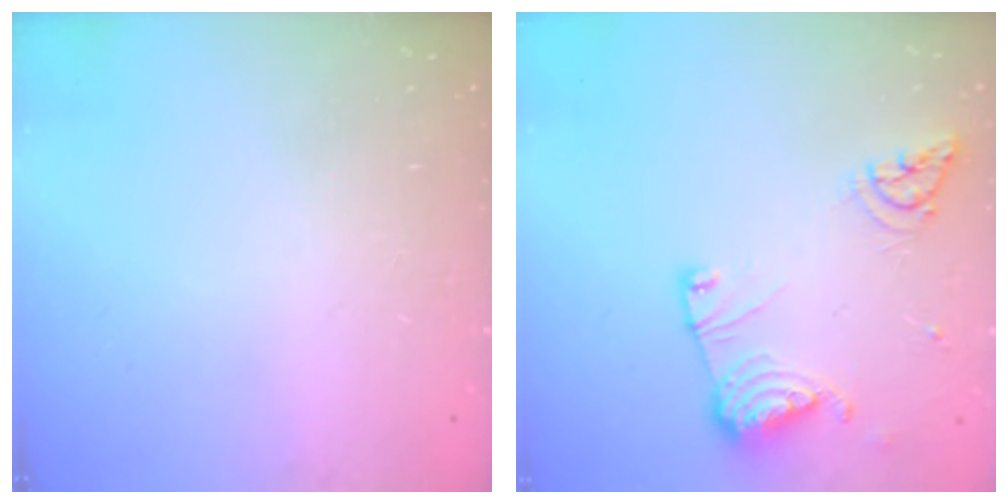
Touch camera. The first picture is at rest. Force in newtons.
{"total": 12.6, "press": 12.5, "slide": 1.5}